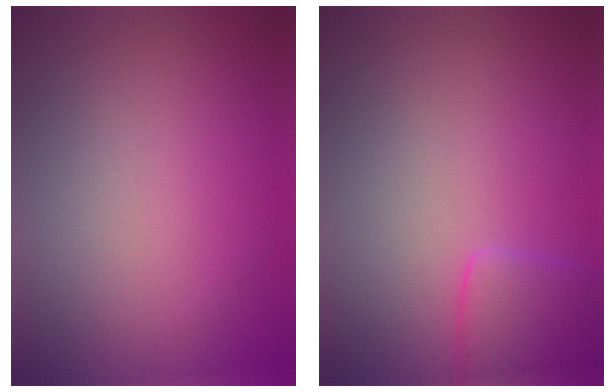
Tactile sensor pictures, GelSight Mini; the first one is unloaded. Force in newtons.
{"total": 2.8, "press": 2.8, "slide": 0.2}